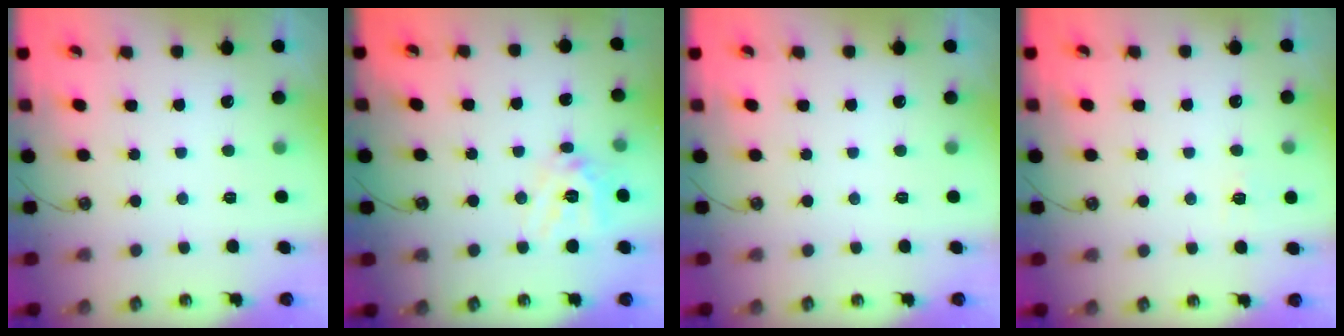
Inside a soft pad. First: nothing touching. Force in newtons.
{"total": 13.0, "press": 12.9, "slide": 1.7}
{"total": 0.0}
{"total": 4.9, "press": 4.9, "slide": 0.5}